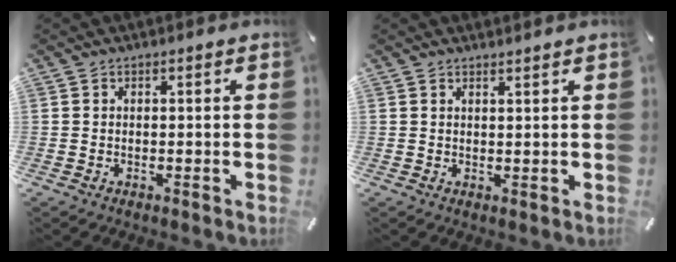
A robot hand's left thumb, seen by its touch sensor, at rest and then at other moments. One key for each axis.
{"total": 1.1, "fx": 1.1, "fy": -0.3, "fz": 0.1, "tx": 0.000, "ty": -0.003, "tz": 0.020}